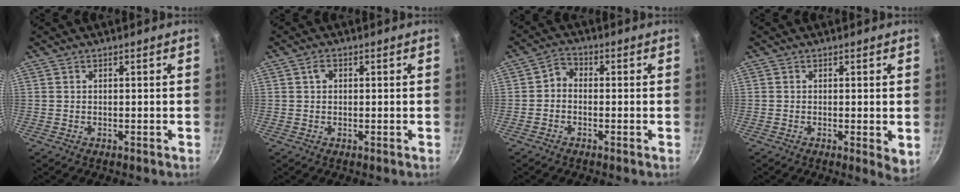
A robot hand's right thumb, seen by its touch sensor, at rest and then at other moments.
{"total": 1.7, "force": [0.4, 1.2, 1.1], "torque": [-0.015, 0.004, 0.004]}
{"total": 2.7, "force": [-0.9, 2.0, 1.5], "torque": [-0.027, 0.020, -0.028]}
{"total": 3.7, "force": [-0.3, 1.0, 3.6], "torque": [-0.048, -0.015, -0.005]}